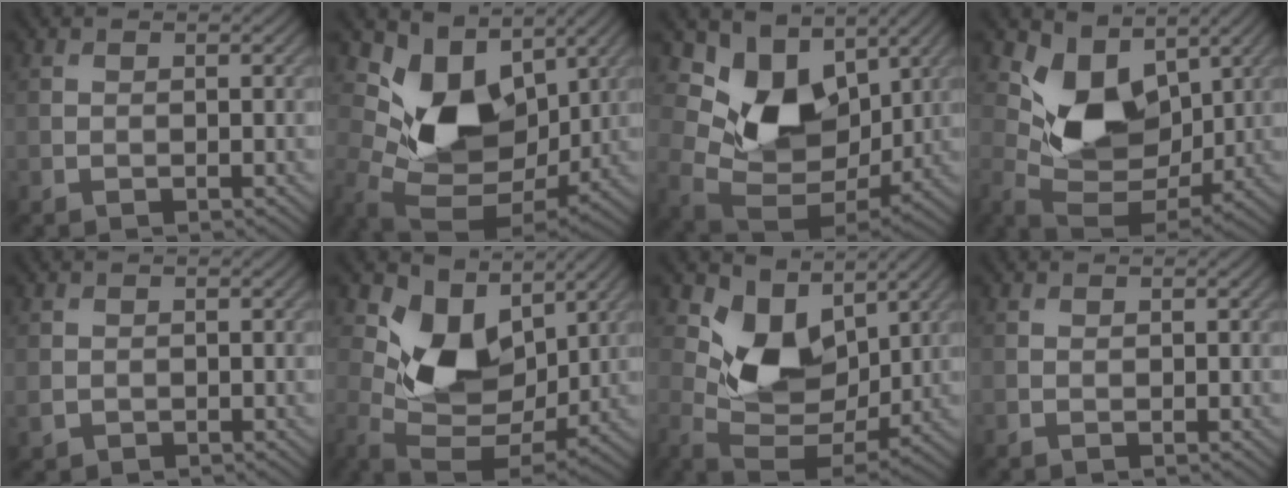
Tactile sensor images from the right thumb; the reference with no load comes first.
{"total": 12.3, "force": [3.4, 8.6, 8.2], "torque": [-0.163, -0.012, 0.060]}
{"total": 12.3, "force": [4.6, 8.4, 7.7], "torque": [-0.147, -0.005, 0.081]}
{"total": 9.4, "force": [3.7, 6.1, 6.1], "torque": [-0.128, -0.019, 0.068]}
{"total": 1.1, "force": [0.0, 1.0, 0.4], "torque": [-0.014, -0.006, 0.002]}
{"total": 10.4, "force": [3.9, 6.5, 7.1], "torque": [-0.147, -0.014, 0.071]}
{"total": 9.3, "force": [4.0, 5.7, 6.1], "torque": [-0.126, -0.017, 0.073]}
{"total": 0.0}